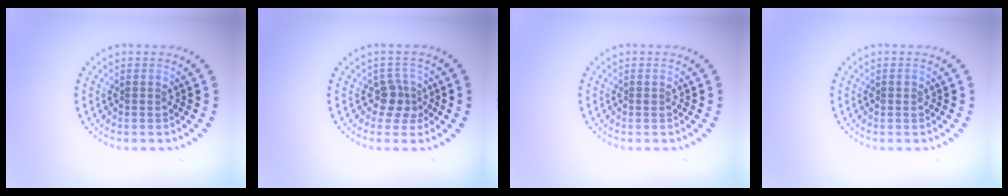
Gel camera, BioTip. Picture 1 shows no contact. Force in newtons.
{"total": 2.2, "press": 1.7, "slide": 1.3}
{"total": 0.0}
{"total": 0.6, "press": 0.6, "slide": 0.1}